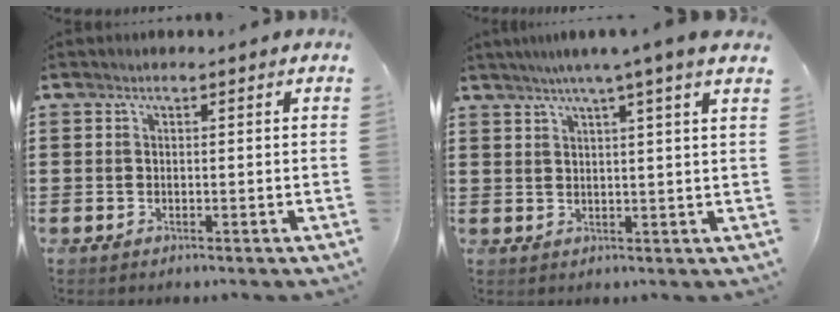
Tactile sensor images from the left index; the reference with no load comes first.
{"total": 4.5, "force": [3.3, -0.9, 2.9], "torque": [-0.065, -0.005, 0.055]}